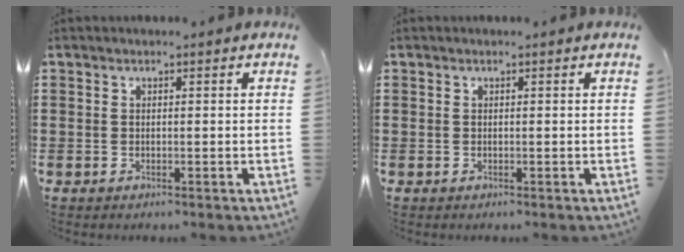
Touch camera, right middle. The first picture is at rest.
{"total": 0.0}